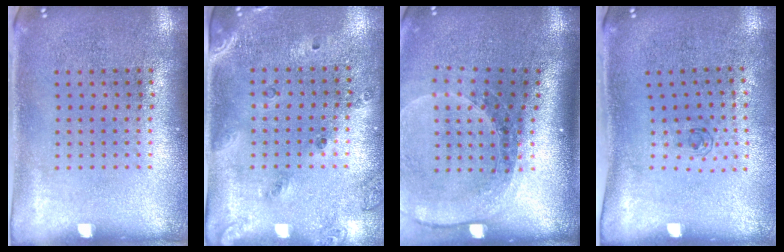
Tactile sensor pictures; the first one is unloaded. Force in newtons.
{"total": 1.5, "press": 1.2, "slide": 0.9}
{"total": 1.8, "press": 1.6, "slide": 0.7}
{"total": 0.5, "press": 0.3, "slide": 0.5}